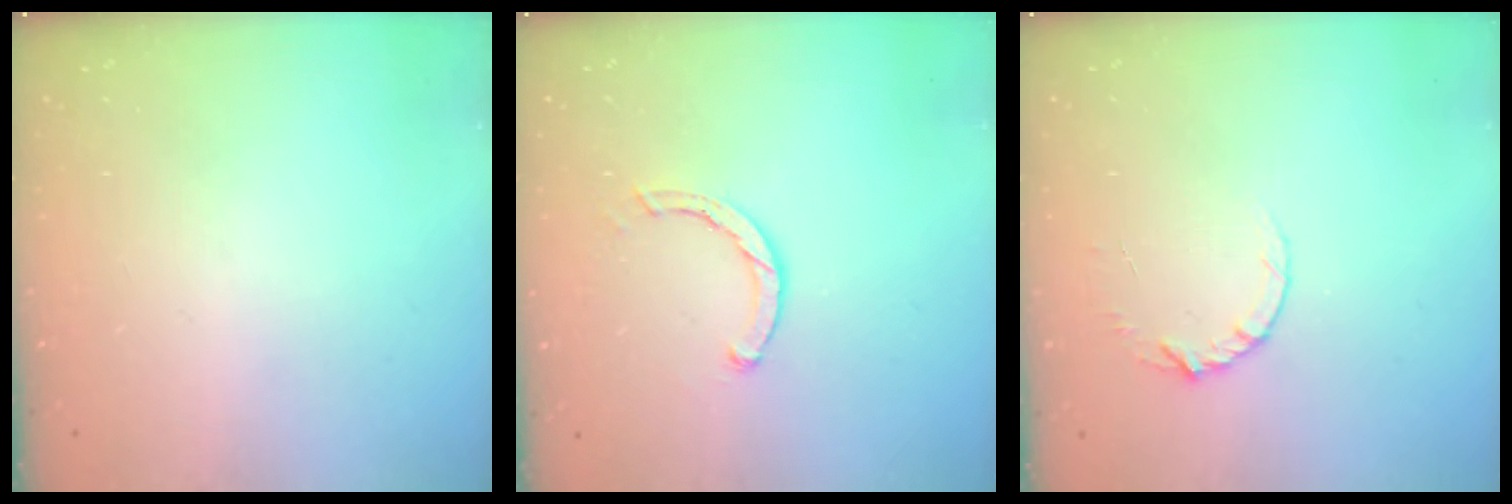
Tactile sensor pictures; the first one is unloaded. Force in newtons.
{"total": 2.5, "press": 2.5, "slide": 0.1}
{"total": 4.8, "press": 4.8, "slide": 0.5}